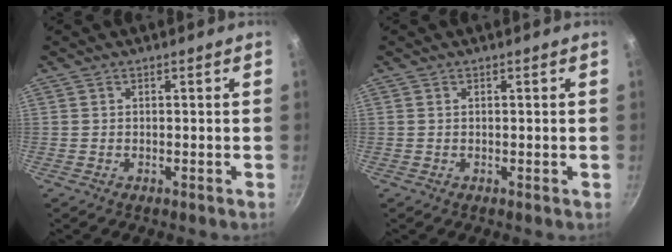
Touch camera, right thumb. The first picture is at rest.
{"total": 0.0}